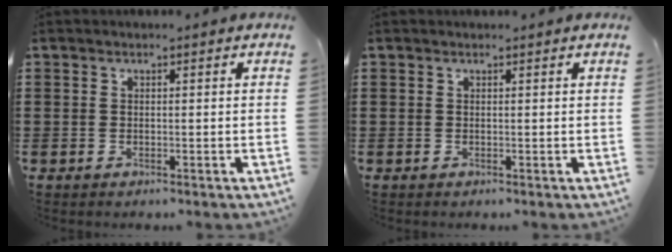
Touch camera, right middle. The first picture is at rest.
{"total": 0.0}